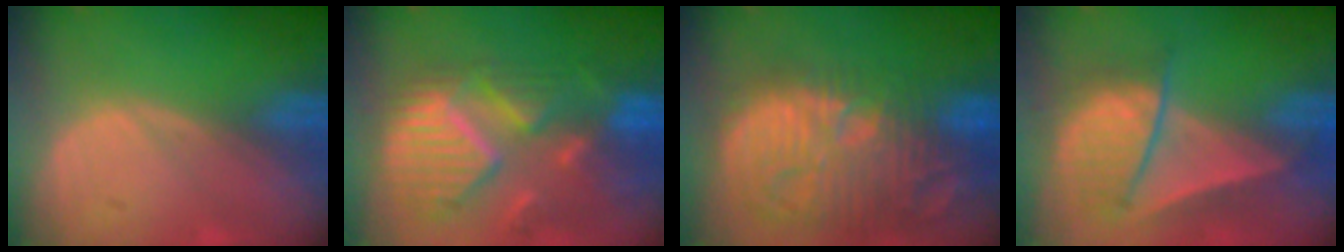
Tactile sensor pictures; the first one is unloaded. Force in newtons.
{"total": 12.1, "press": 10.5, "slide": 6.0}
{"total": 15.2, "press": 13.2, "slide": 7.4}
{"total": 8.2, "press": 7.5, "slide": 3.3}